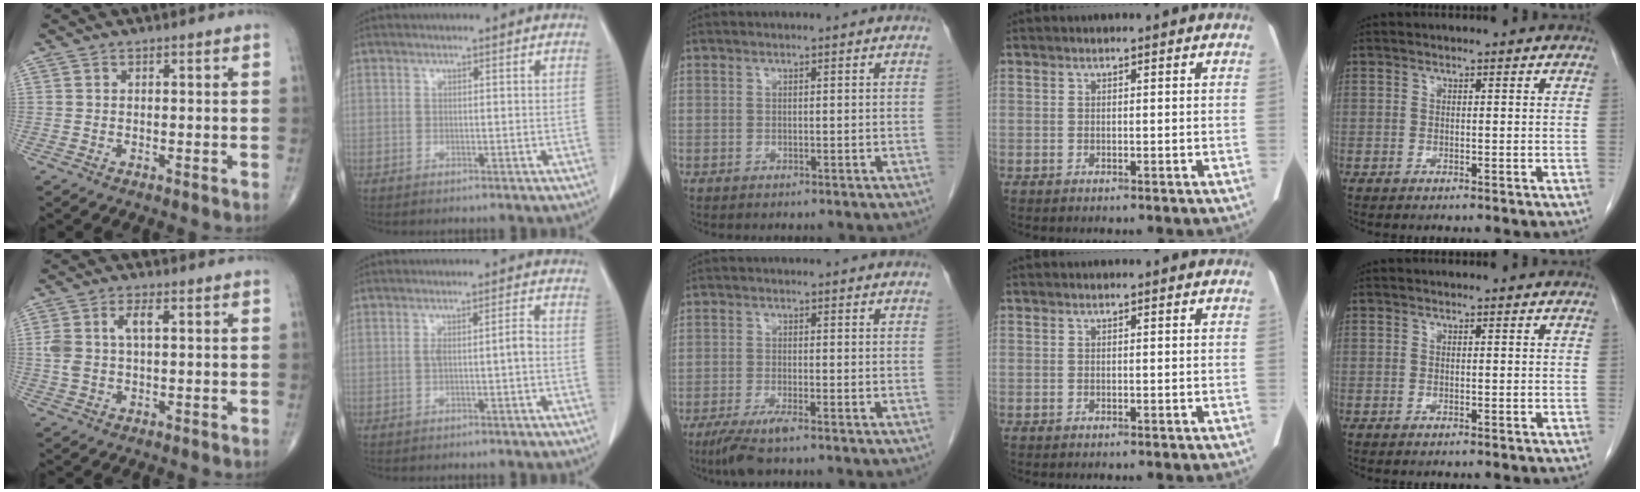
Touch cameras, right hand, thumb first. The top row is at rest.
{"thumb": {"total": 5.7, "force": [1.2, 2.8, 4.8], "torque": [-0.114, 0.015, 0.025]}, "index": {"total": 2.9, "force": [-0.4, 0.2, 2.9], "torque": [-0.053, 0.008, -0.005]}, "middle": {"total": 4.5, "force": [-3.1, 0.1, 3.2], "torque": [-0.064, -0.013, -0.059]}}